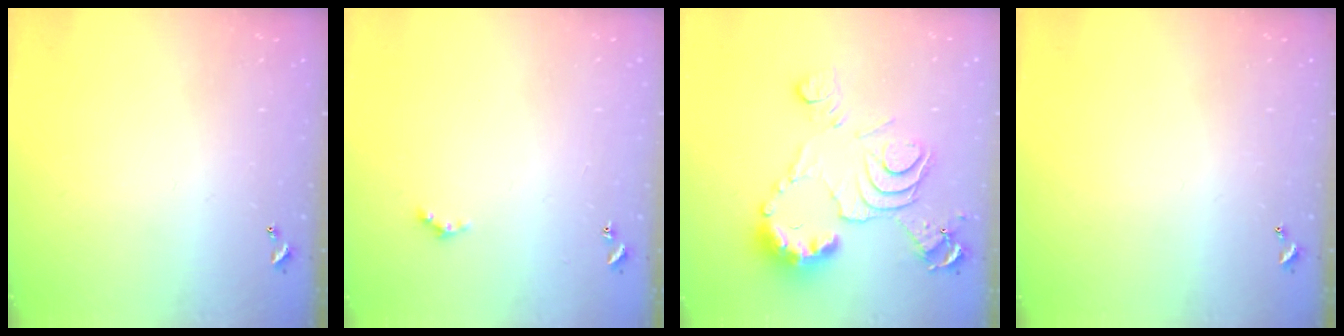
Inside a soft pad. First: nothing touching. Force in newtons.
{"total": 1.5, "press": 1.4, "slide": 0.3}
{"total": 14.1, "press": 14.1, "slide": 1.2}
{"total": 0.0}